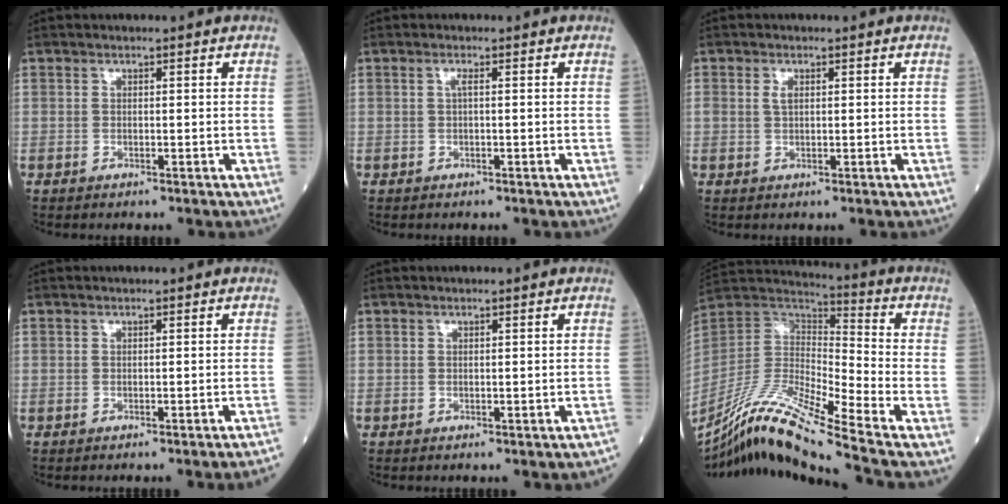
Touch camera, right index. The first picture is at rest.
{"total": 0.8, "force": [0.1, 0.0, 0.8], "torque": [-0.018, 0.001, 0.001]}
{"total": 1.2, "force": [0.4, 0.6, 1.0], "torque": [-0.021, 0.003, 0.008]}
{"total": 3.4, "force": [-3.0, -1.0, 1.4], "torque": [-0.011, -0.004, -0.035]}
{"total": 0.8, "force": [-0.6, 0.0, 0.5], "torque": [-0.006, 0.001, -0.004]}
{"total": 18.2, "force": [-14.2, -1.3, 11.3], "torque": [-0.235, -0.011, -0.271]}